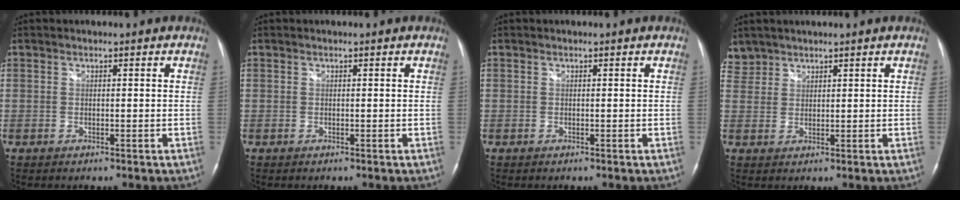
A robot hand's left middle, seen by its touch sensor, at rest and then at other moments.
{"total": 0.0}
{"total": 0.0}
{"total": 3.2, "force": [2.8, 1.5, -0.5], "torque": [0.015, 0.011, 0.057]}